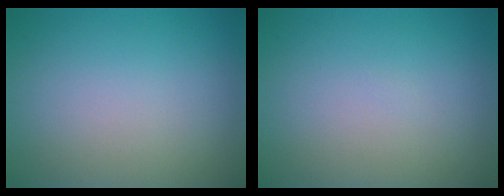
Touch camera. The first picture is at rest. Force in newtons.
{"total": 0.0}